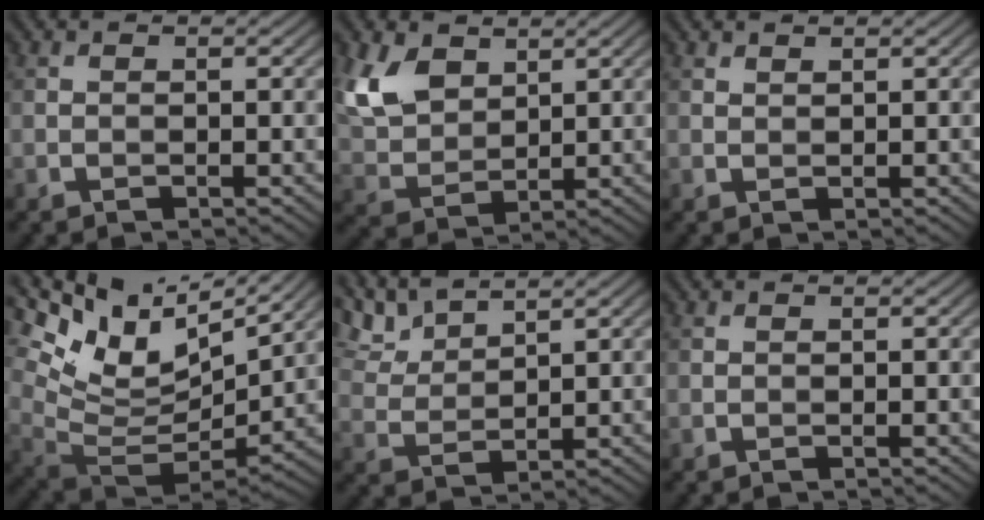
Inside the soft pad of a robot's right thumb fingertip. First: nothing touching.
{"total": 7.7, "force": [4.1, 4.7, 4.5], "torque": [-0.123, -0.002, 0.086]}
{"total": 0.7, "force": [0.7, 0.1, 0.2], "torque": [-0.007, 0.001, 0.016]}
{"total": 14.0, "force": [7.6, 6.0, 10.1], "torque": [-0.214, 0.014, 0.142]}
{"total": 5.3, "force": [4.3, 1.3, 2.8], "torque": [-0.076, 0.011, 0.091]}
{"total": 0.0}